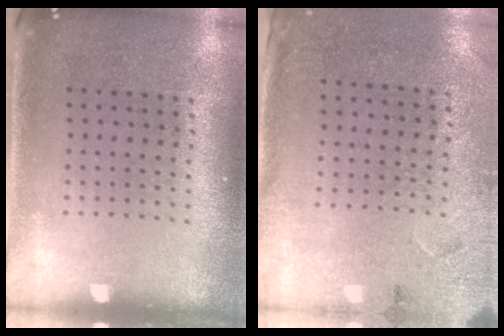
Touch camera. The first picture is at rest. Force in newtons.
{"total": 2.7, "press": 2.2, "slide": 1.6}